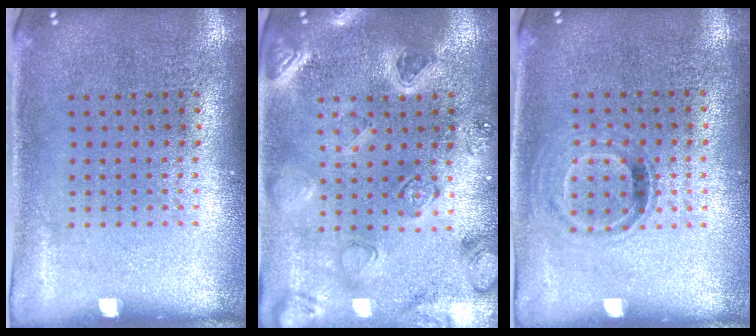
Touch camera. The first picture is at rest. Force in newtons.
{"total": 2.3, "press": 2.3, "slide": 0.4}
{"total": 0.9, "press": 0.8, "slide": 0.3}